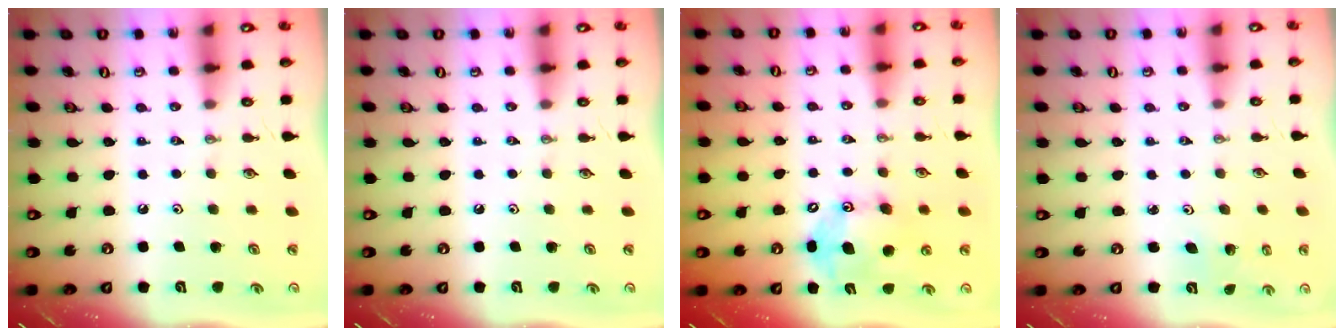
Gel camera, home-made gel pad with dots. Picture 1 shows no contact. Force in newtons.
{"total": 0.0}
{"total": 11.8, "press": 11.3, "slide": 3.3}
{"total": 1.1, "press": 1.1, "slide": 0.1}